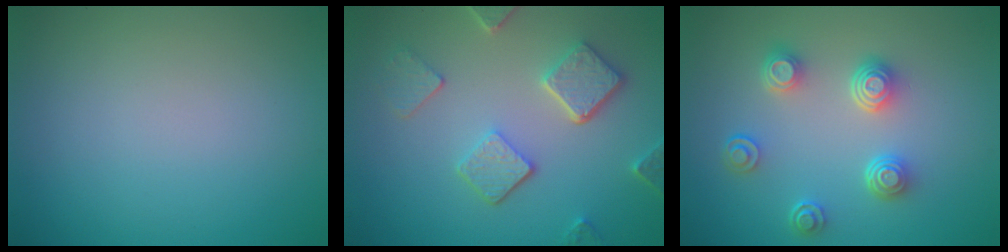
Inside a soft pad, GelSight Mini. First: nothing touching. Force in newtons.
{"total": 5.0, "press": 3.9, "slide": 3.2}
{"total": 4.1, "press": 3.2, "slide": 2.6}